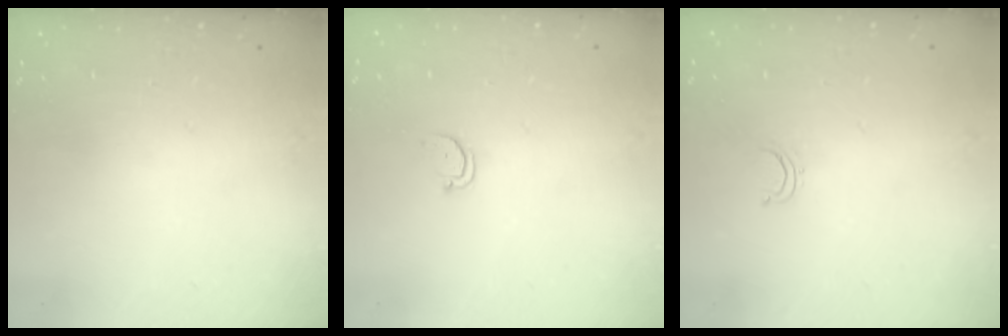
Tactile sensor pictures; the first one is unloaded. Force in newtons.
{"total": 2.2, "press": 2.2, "slide": 0.2}
{"total": 2.8, "press": 2.8, "slide": 0.2}